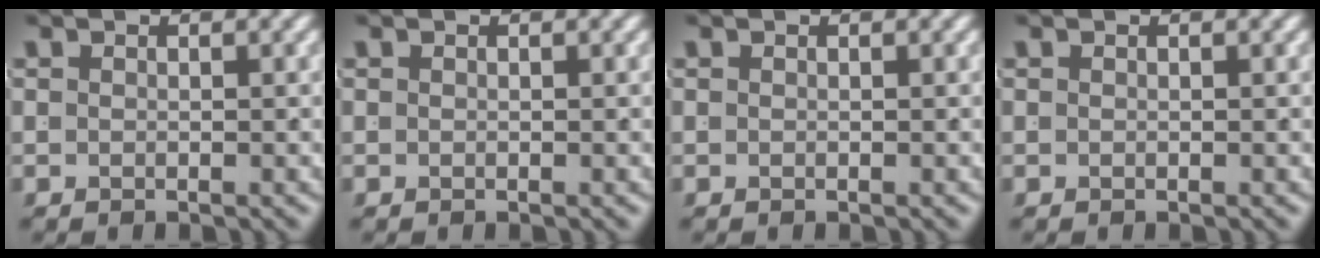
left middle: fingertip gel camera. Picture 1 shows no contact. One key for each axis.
{"total": 0.0}
{"total": 0.0}
{"total": 0.0}